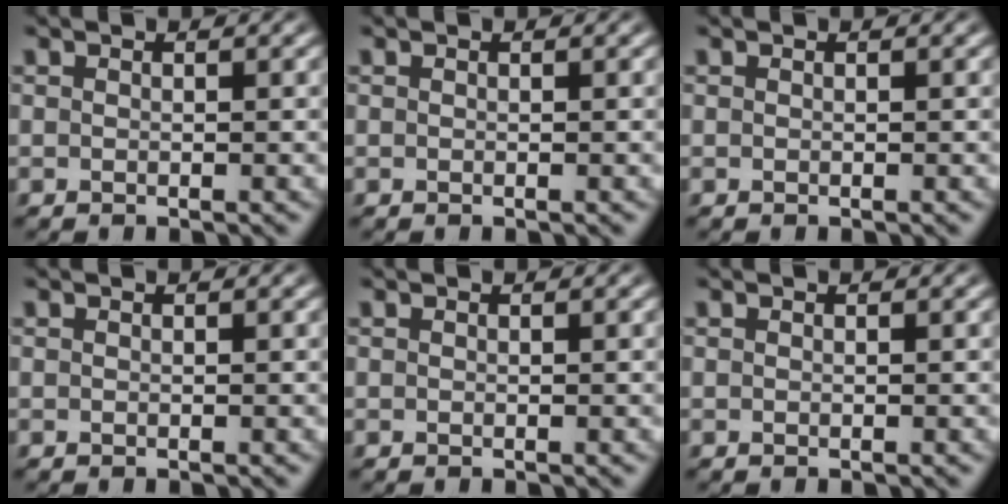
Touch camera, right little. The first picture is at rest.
{"total": 0.0}
{"total": 0.0}
{"total": 0.0}
{"total": 0.0}
{"total": 0.0}